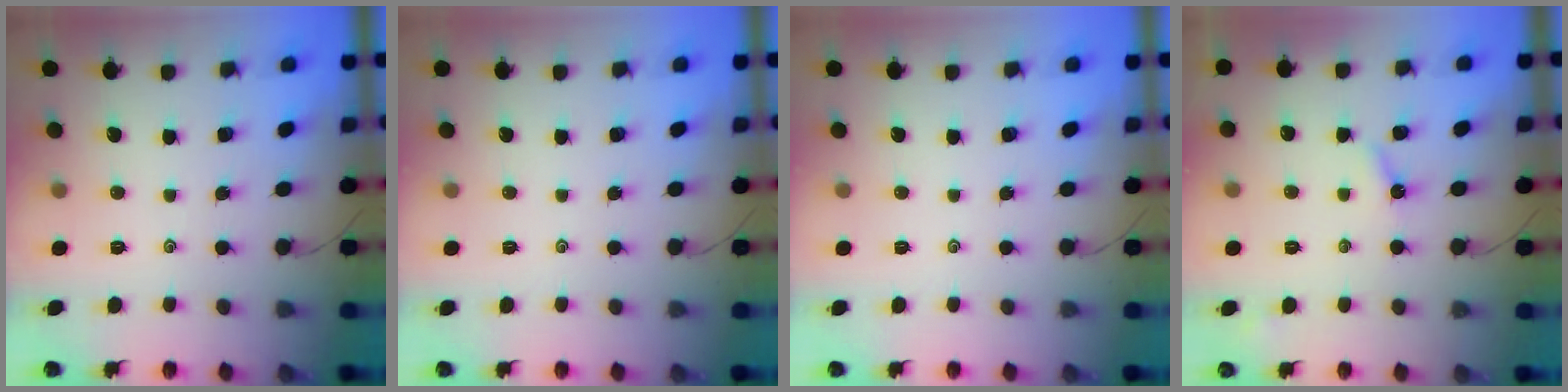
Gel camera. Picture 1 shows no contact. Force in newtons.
{"total": 0.0}
{"total": 0.0}
{"total": 3.6, "press": 3.6, "slide": 0.3}